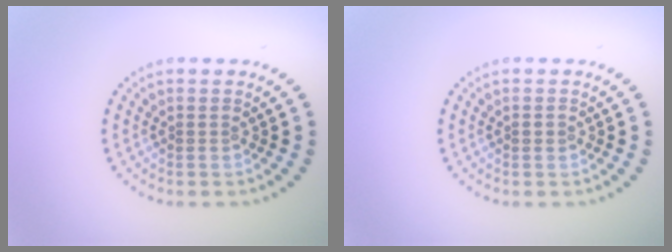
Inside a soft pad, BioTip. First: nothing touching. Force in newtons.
{"total": 0.7, "press": 0.7, "slide": 0.1}